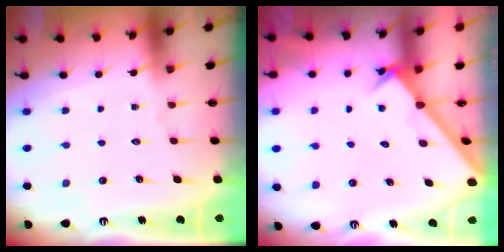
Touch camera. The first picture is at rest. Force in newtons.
{"total": 2.0, "press": 2.0, "slide": 0.2}